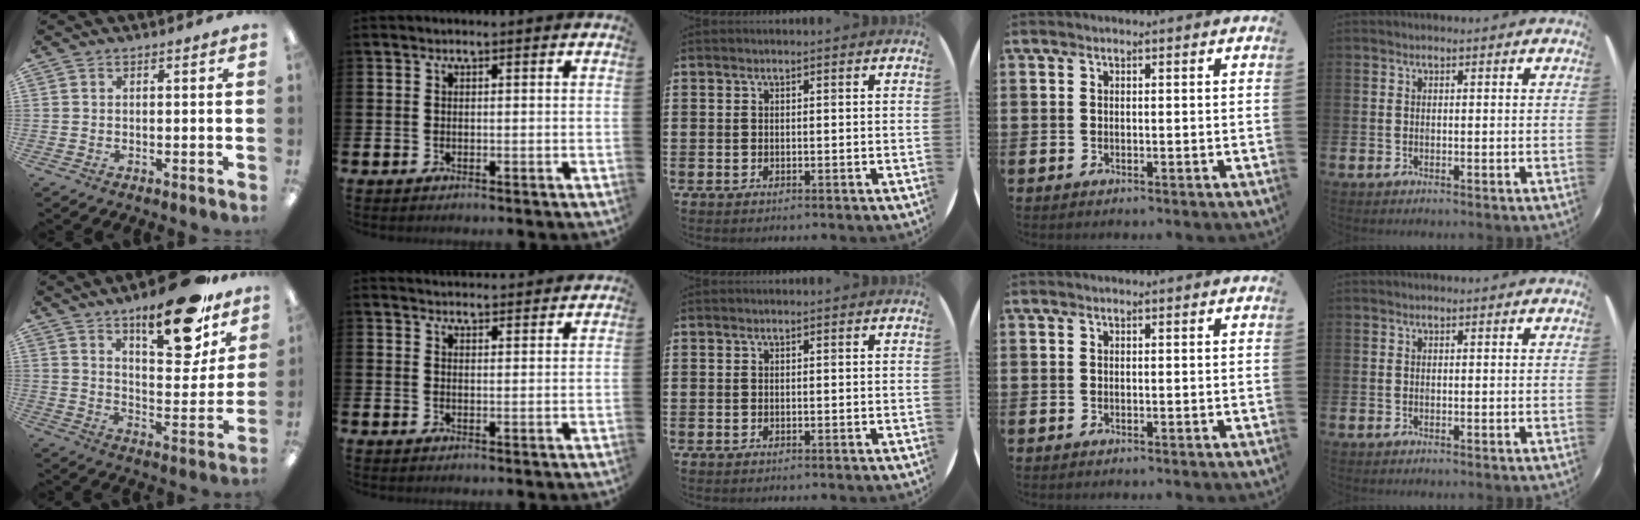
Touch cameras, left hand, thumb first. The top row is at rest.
{"thumb": {"total": 19.5, "force": [13.8, 6.6, 12.2], "torque": [-0.171, -0.085, 0.222]}, "index": {"total": 3.0, "force": [3.0, 0.3, -0.1], "torque": [-0.004, -0.017, 0.054]}}